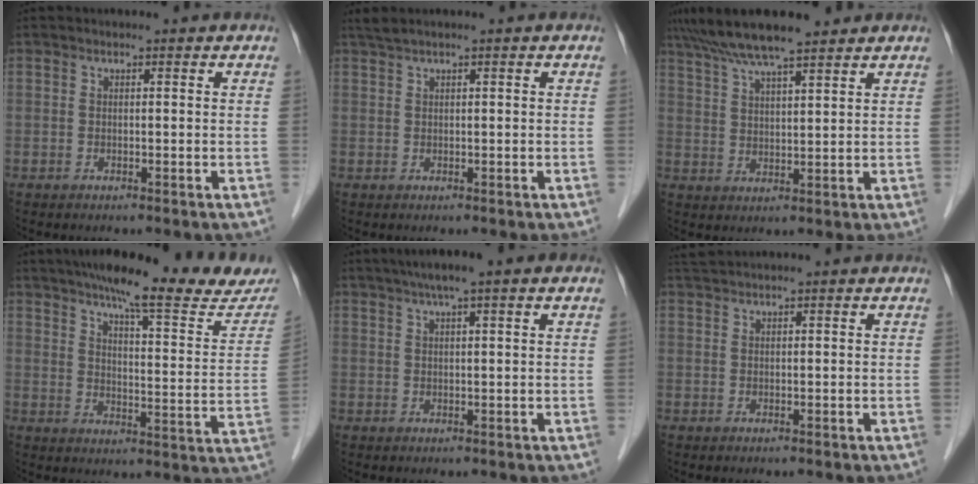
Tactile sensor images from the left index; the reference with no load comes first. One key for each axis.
{"total": 1.4, "fx": 1.1, "fy": -0.2, "fz": 0.9, "tx": -0.022, "ty": 0.020, "tz": 0.027}
{"total": 9.5, "fx": 8.0, "fy": 0.6, "fz": 5.2, "tx": -0.091, "ty": 0.030, "tz": 0.136}
{"total": 21.3, "fx": 17.9, "fy": 3.0, "fz": 11.2, "tx": -0.152, "ty": -0.019, "tz": 0.226}
{"total": 6.0, "fx": 3.7, "fy": 0.1, "fz": 4.7, "tx": -0.077, "ty": 0.031, "tz": 0.060}
{"total": 1.7, "fx": 1.6, "fy": -0.3, "fz": 0.5, "tx": -0.013, "ty": 0.017, "tz": 0.037}